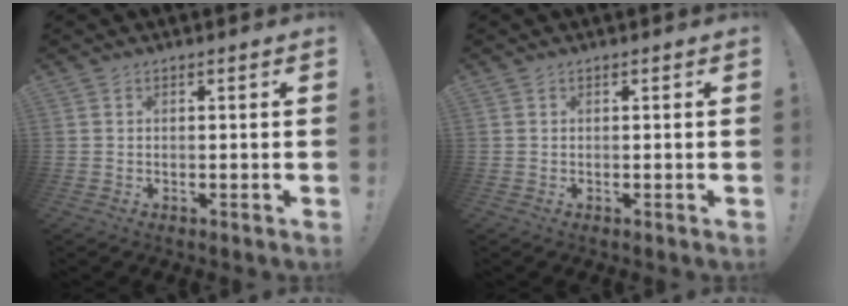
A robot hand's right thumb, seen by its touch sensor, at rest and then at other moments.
{"total": 0.0}